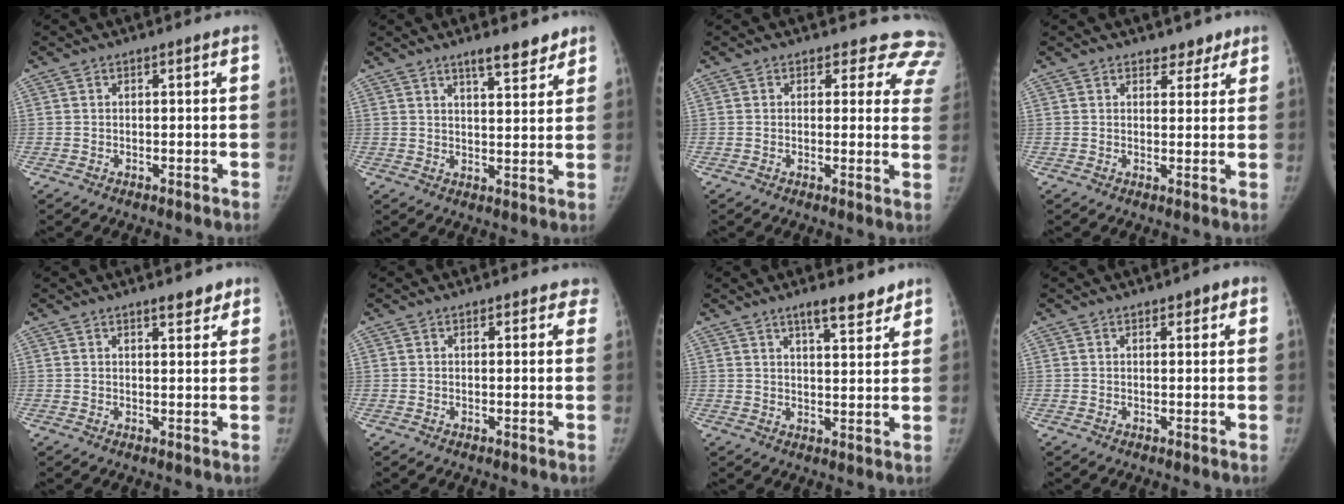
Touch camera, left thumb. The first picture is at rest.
{"total": 6.4, "force": [4.9, 1.7, 3.7], "torque": [-0.031, -0.033, 0.073]}
{"total": 10.8, "force": [9.0, 5.7, 1.8], "torque": [0.041, -0.040, 0.060]}
{"total": 3.0, "force": [2.3, 1.9, 0.6], "torque": [0.023, -0.012, 0.029]}
{"total": 3.4, "force": [2.5, 1.2, 2.0], "torque": [-0.008, -0.014, 0.034]}
{"total": 2.4, "force": [1.9, 1.4, 0.6], "torque": [0.030, -0.003, 0.009]}
{"total": 6.9, "force": [5.2, 1.9, 4.1], "torque": [-0.037, -0.033, 0.078]}
{"total": 2.4, "force": [1.3, 1.1, 1.7], "torque": [-0.006, -0.002, 0.016]}